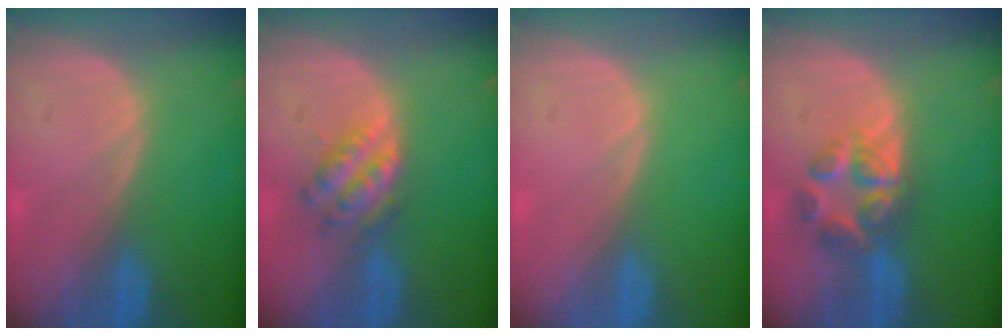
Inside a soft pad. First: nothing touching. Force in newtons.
{"total": 4.9, "press": 4.7, "slide": 1.6}
{"total": 0.0}
{"total": 6.8, "press": 5.8, "slide": 3.4}